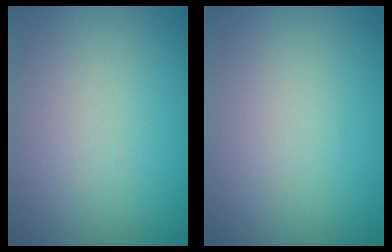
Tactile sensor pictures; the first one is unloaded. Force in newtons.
{"total": 0.0}